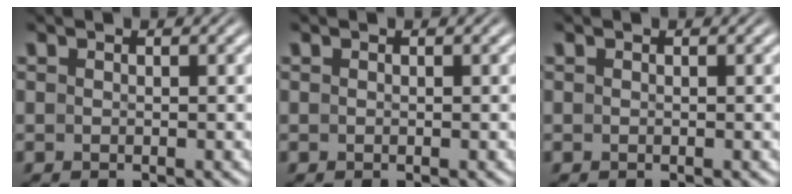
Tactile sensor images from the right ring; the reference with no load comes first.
{"total": 0.0}
{"total": 0.0}